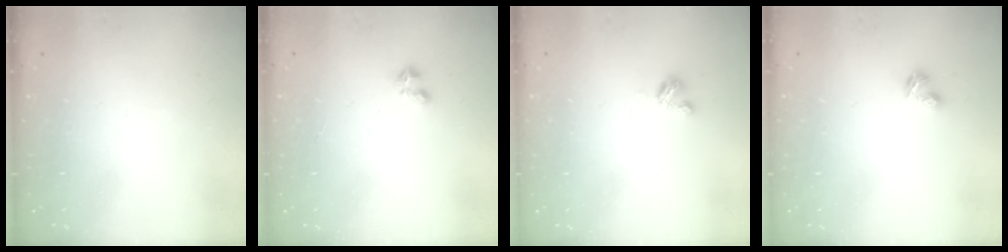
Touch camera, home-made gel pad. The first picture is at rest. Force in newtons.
{"total": 2.2, "press": 2.2, "slide": 0.4}
{"total": 2.7, "press": 2.7, "slide": 0.3}
{"total": 3.1, "press": 3.0, "slide": 0.5}